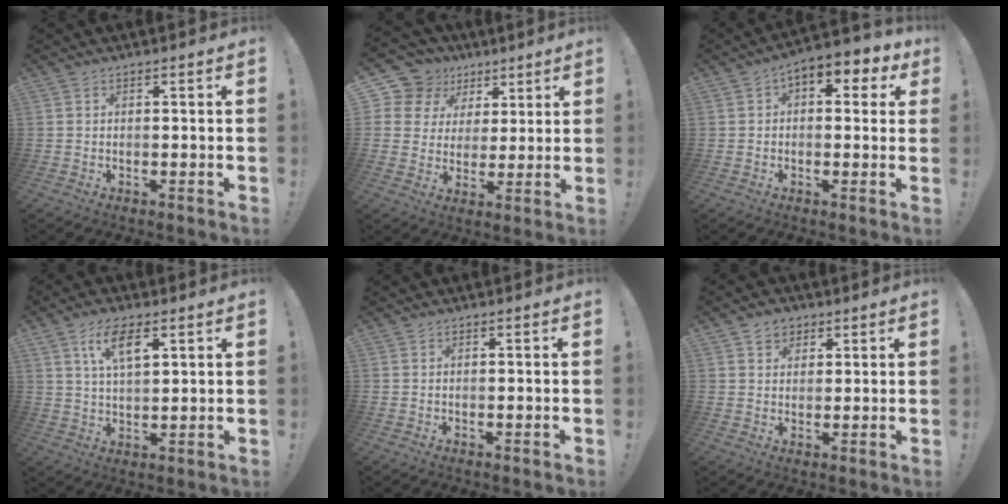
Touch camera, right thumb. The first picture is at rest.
{"total": 10.8, "force": [5.4, 8.9, 2.8], "torque": [-0.051, -0.036, 0.113]}
{"total": 5.4, "force": [1.6, 3.3, 4.0], "torque": [-0.049, -0.005, 0.029]}
{"total": 8.7, "force": [4.3, 3.7, 6.6], "torque": [-0.111, -0.008, 0.075]}
{"total": 0.0}
{"total": 4.7, "force": [2.4, 3.8, 1.3], "torque": [-0.006, -0.009, 0.043]}